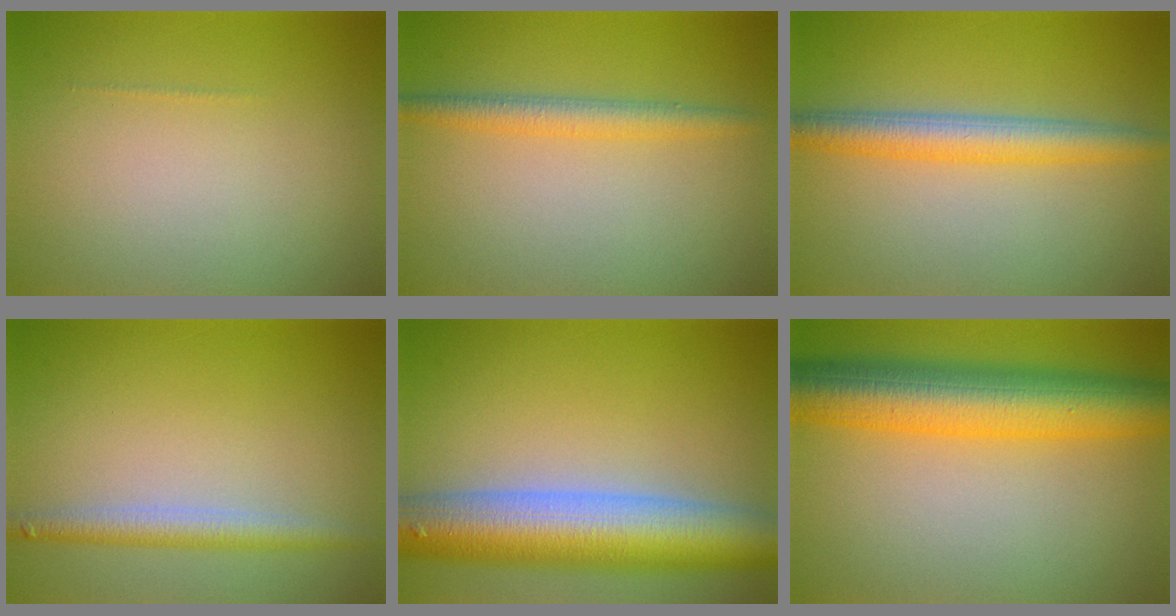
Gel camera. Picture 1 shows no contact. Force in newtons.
{"total": 2.4, "press": 2.4, "slide": 0.2}
{"total": 4.1, "press": 4.1, "slide": 0.1}
{"total": 2.6, "press": 2.6, "slide": 0.1}
{"total": 11.3, "press": 11.3, "slide": 0.7}
{"total": 9.4, "press": 9.4, "slide": 0.1}